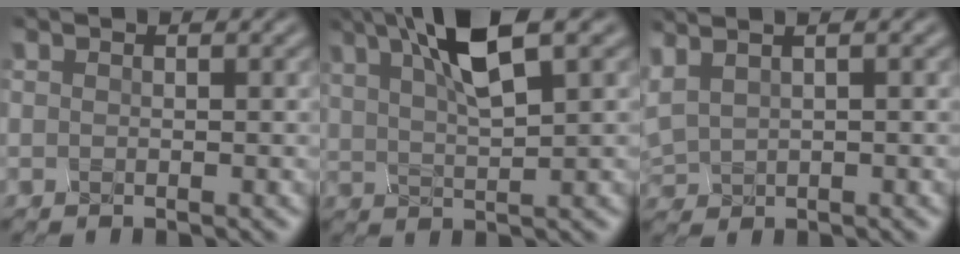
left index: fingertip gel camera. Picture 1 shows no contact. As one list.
[{"total": 5.4, "force": [3.4, 0.5, 4.2], "torque": [-0.083, 0.012, 0.078]}, {"total": 3.1, "force": [2.7, 0.7, 1.3], "torque": [-0.045, 0.038, 0.059]}]